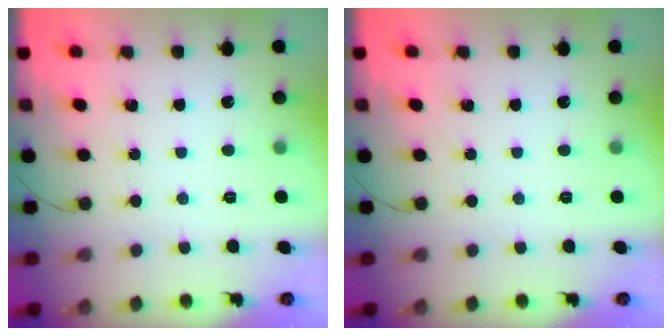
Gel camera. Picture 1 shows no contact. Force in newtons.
{"total": 0.0}